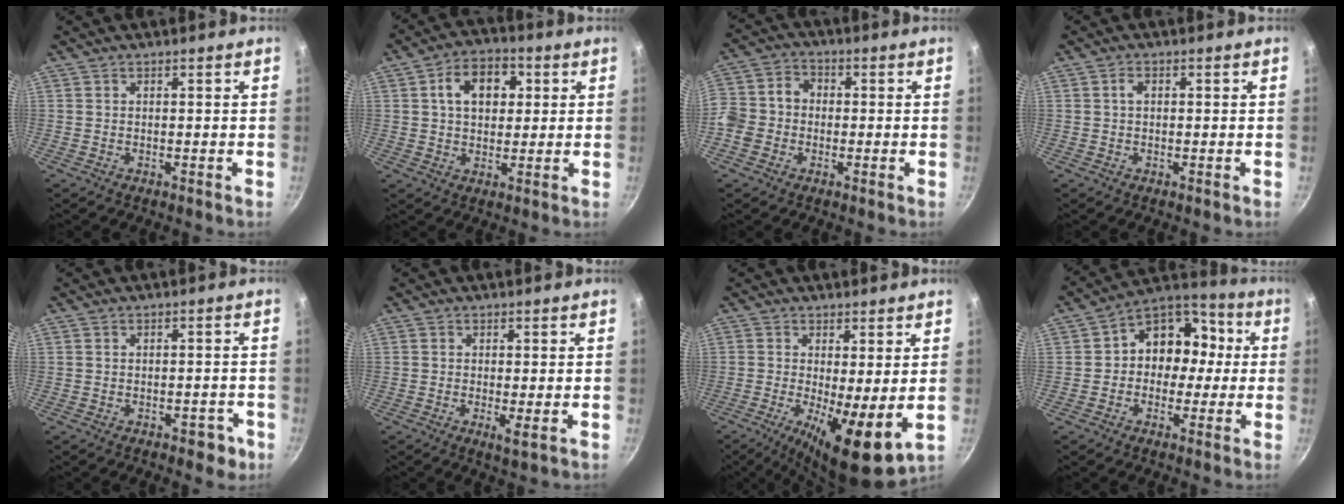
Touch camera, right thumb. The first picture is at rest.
{"total": 10.0, "force": [2.6, 7.0, 6.8], "torque": [-0.077, 0.009, 0.031]}
{"total": 9.5, "force": [-1.7, 8.0, 4.8], "torque": [-0.070, 0.030, -0.049]}
{"total": 1.7, "force": [0.2, 1.2, 1.2], "torque": [-0.018, 0.006, 0.002]}
{"total": 3.7, "force": [-1.7, 2.1, 2.5], "torque": [-0.010, 0.022, -0.008]}
{"total": 2.4, "force": [-0.2, 0.3, 2.3], "torque": [-0.043, -0.010, -0.004]}
{"total": 11.1, "force": [-0.6, 3.2, 10.6], "torque": [-0.167, -0.021, -0.006]}
{"total": 12.6, "force": [0.0, 10.5, 6.9], "torque": [-0.041, 0.043, -0.021]}